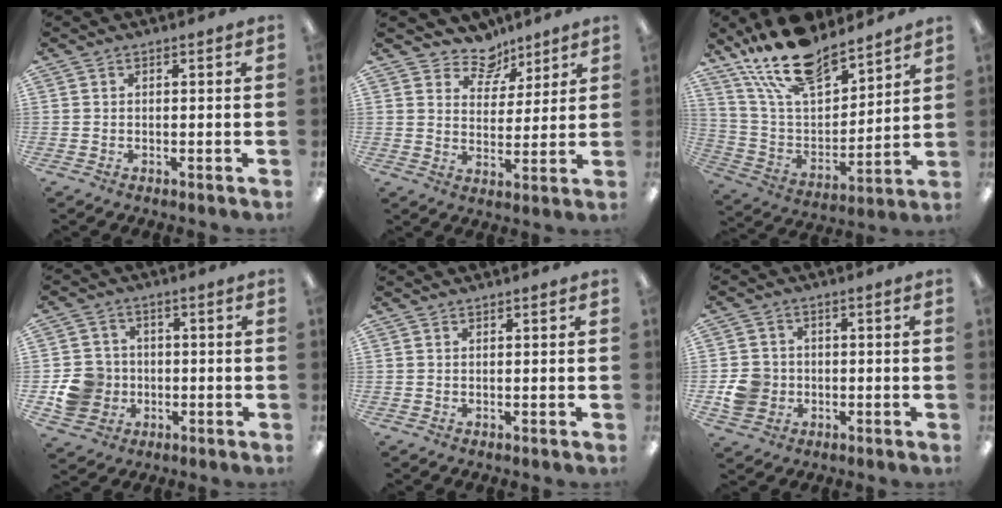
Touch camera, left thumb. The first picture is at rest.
{"total": 8.7, "force": [7.2, 4.7, 1.6], "torque": [-0.026, -0.051, 0.132]}
{"total": 19.9, "force": [15.9, 7.8, 9.2], "torque": [-0.183, -0.091, 0.285]}
{"total": 8.7, "force": [-1.3, 8.2, 2.5], "torque": [-0.052, 0.012, -0.018]}
{"total": 0.6, "force": [0.6, 0.1, 0.0], "torque": [-0.001, 0.000, 0.011]}
{"total": 6.3, "force": [-1.0, 5.8, 2.2], "torque": [-0.039, 0.011, -0.018]}